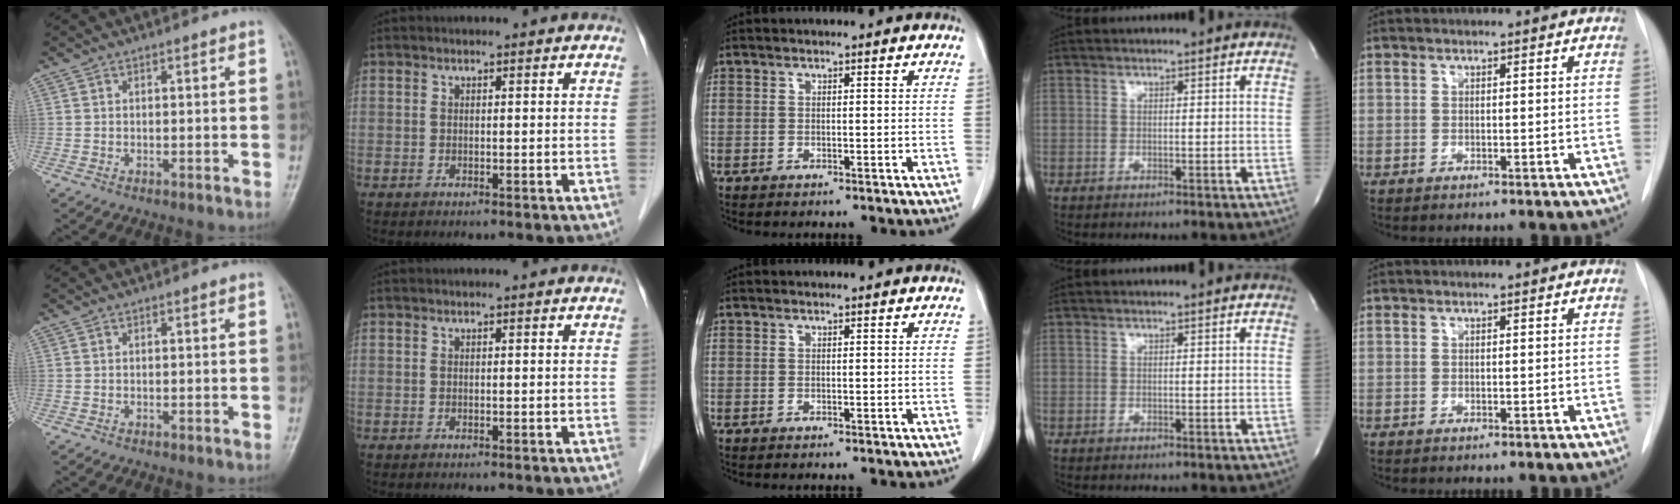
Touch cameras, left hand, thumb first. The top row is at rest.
{}